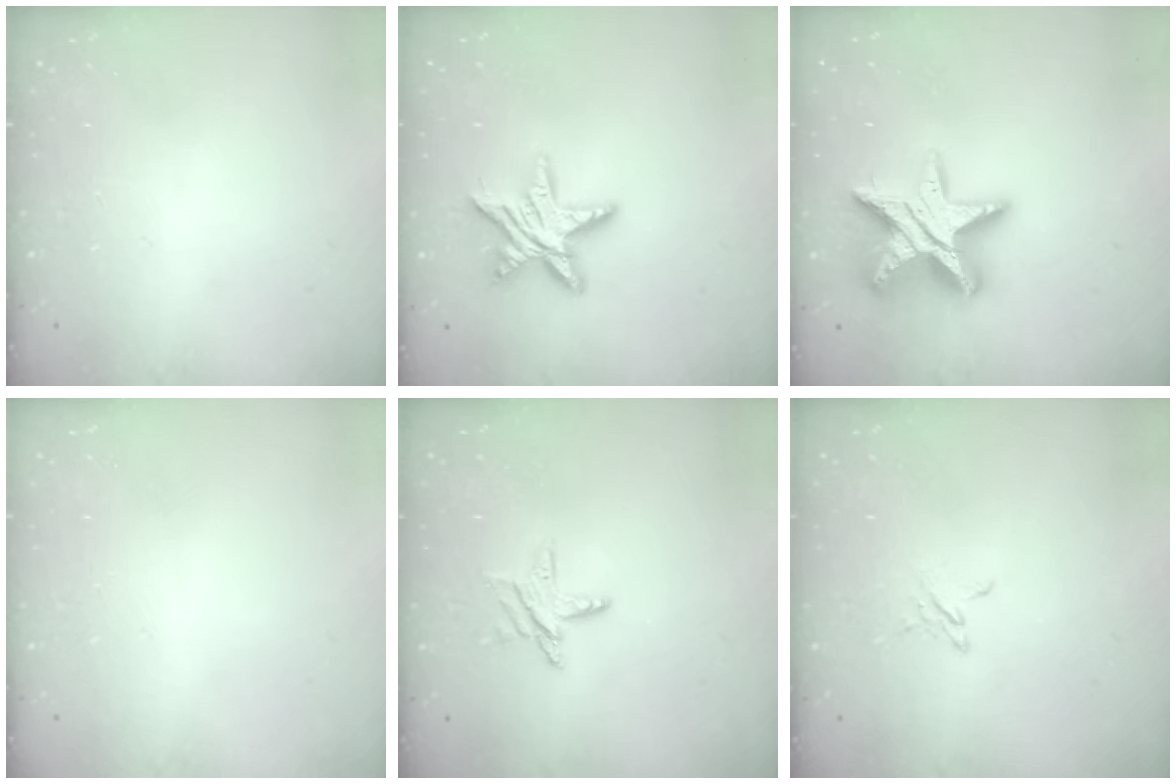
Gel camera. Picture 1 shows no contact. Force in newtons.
{"total": 12.2, "press": 12.2, "slide": 0.6}
{"total": 17.0, "press": 16.9, "slide": 1.4}
{"total": 0.0}
{"total": 7.4, "press": 7.4, "slide": 0.5}
{"total": 2.7, "press": 2.7, "slide": 0.3}